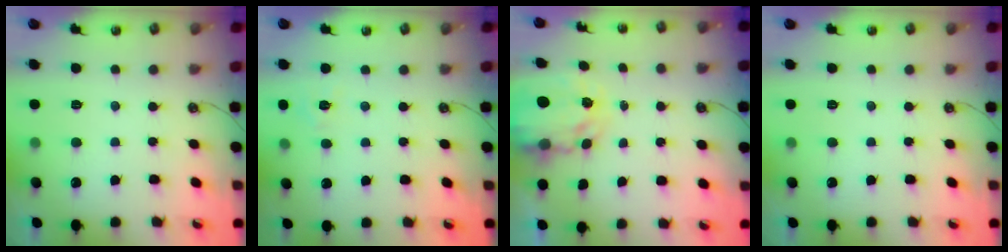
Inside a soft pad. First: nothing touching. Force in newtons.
{"total": 3.6, "press": 3.6, "slide": 0.4}
{"total": 4.0, "press": 4.0, "slide": 0.3}
{"total": 0.0}